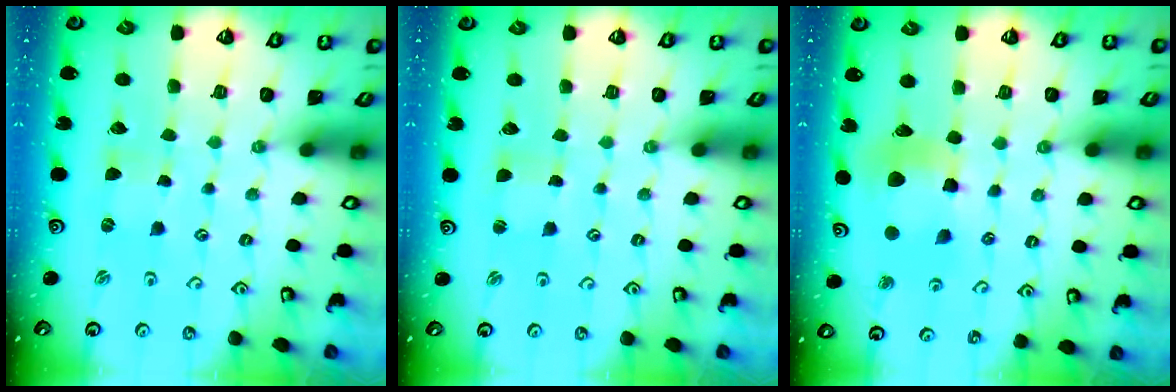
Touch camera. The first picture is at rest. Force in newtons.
{"total": 1.0, "press": 1.0, "slide": 0.0}
{"total": 10.4, "press": 10.3, "slide": 1.3}